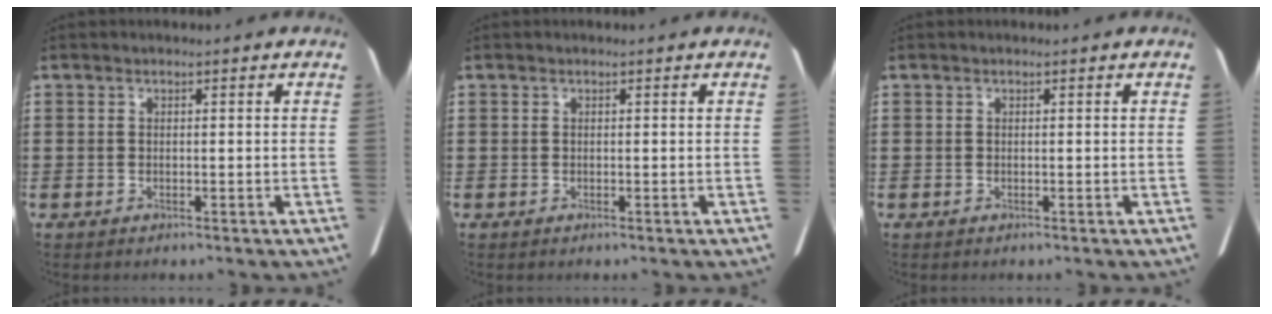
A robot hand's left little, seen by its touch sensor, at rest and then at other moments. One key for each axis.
{"total": 0.0}
{"total": 0.0}